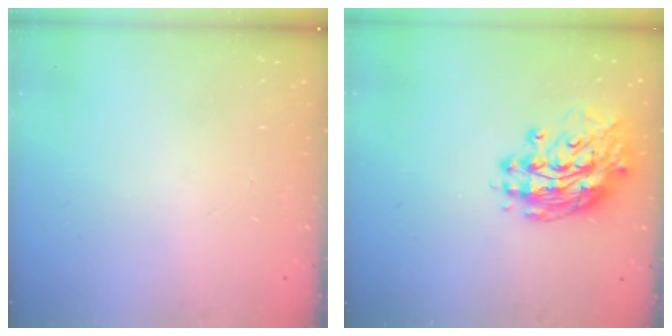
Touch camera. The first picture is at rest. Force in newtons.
{"total": 14.0, "press": 14.0, "slide": 1.3}